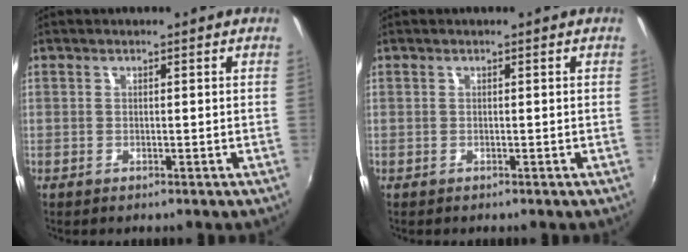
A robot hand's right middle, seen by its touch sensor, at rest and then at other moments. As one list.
[{"total": 0.0}]